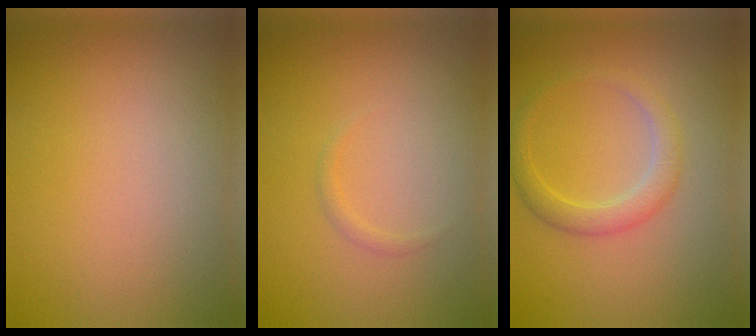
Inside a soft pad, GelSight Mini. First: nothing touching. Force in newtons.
{"total": 0.5, "press": 0.5, "slide": 0.0}
{"total": 2.2, "press": 2.2, "slide": 0.1}